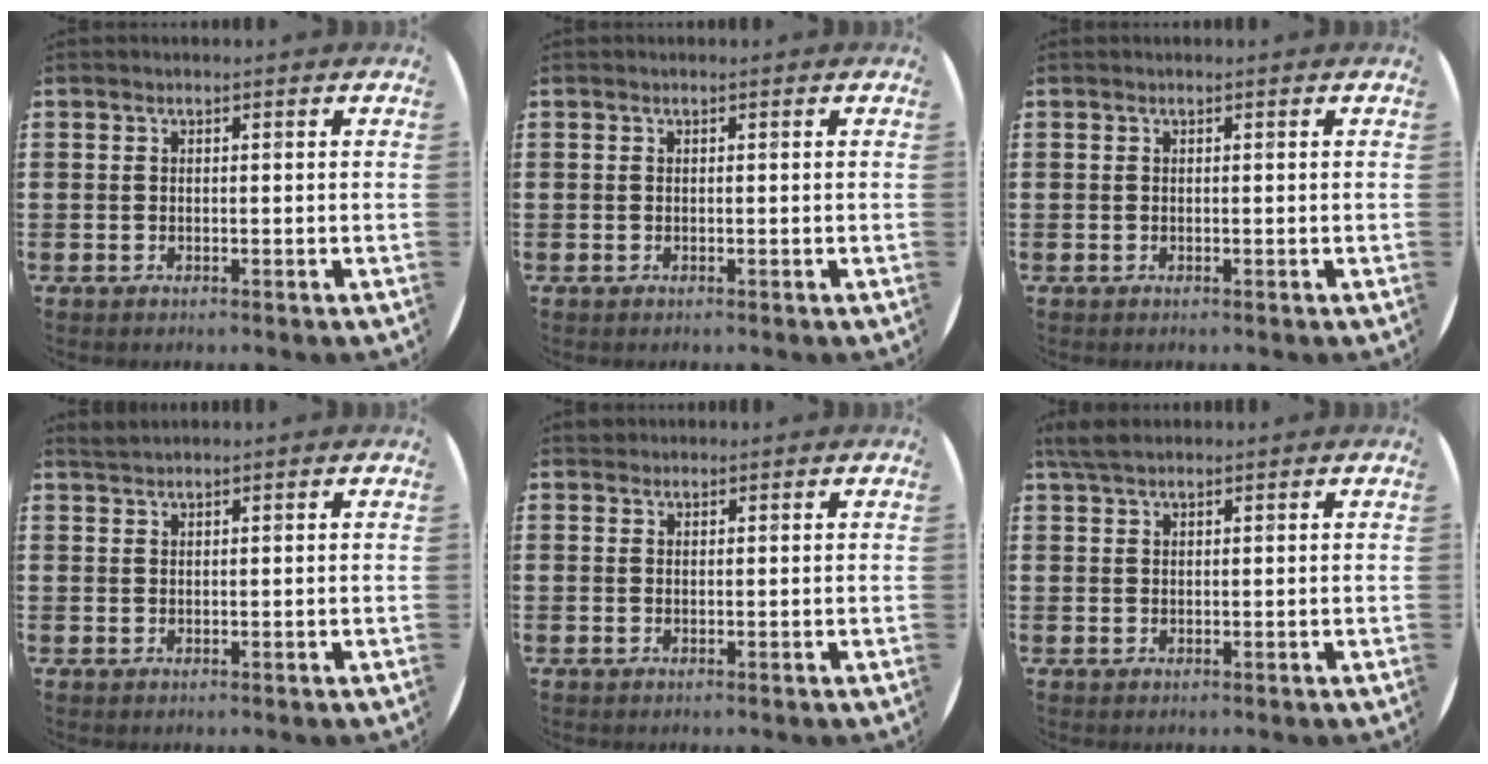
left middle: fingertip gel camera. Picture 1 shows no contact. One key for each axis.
{"total": 0.0}
{"total": 0.0}
{"total": 1.2, "fx": 1.2, "fy": -0.1, "fz": 0.1, "tx": -0.004, "ty": -0.001, "tz": 0.023}
{"total": 0.7, "fx": 0.6, "fy": 0.2, "fz": -0.1, "tx": 0.010, "ty": 0.000, "tz": 0.011}
{"total": 2.7, "fx": 2.2, "fy": 0.8, "fz": 1.4, "tx": -0.033, "ty": 0.006, "tz": 0.042}